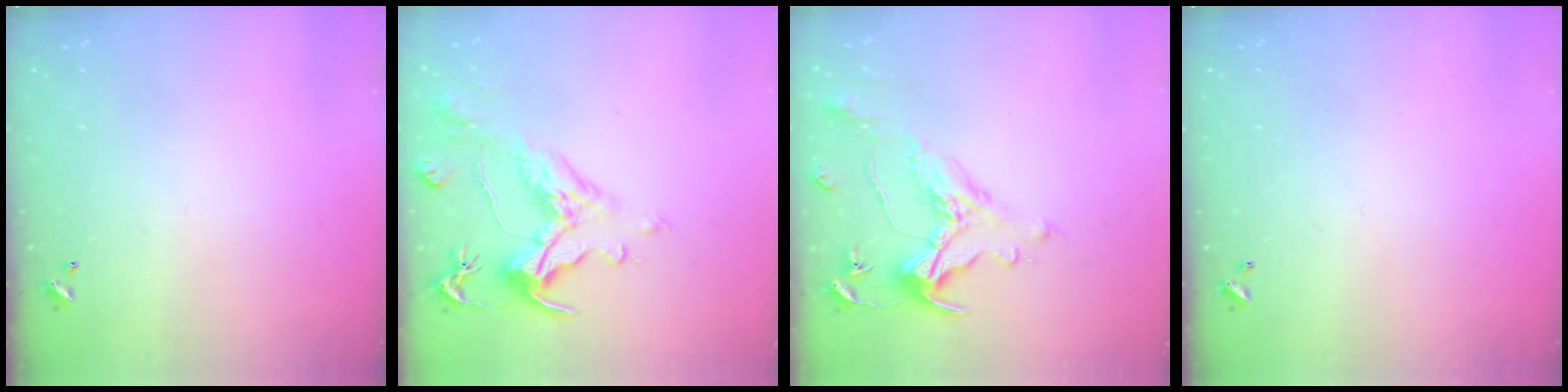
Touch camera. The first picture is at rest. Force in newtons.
{"total": 2.0, "press": 1.5, "slide": 1.4}
{"total": 0.9, "press": 0.2, "slide": 0.9}
{"total": 0.0}